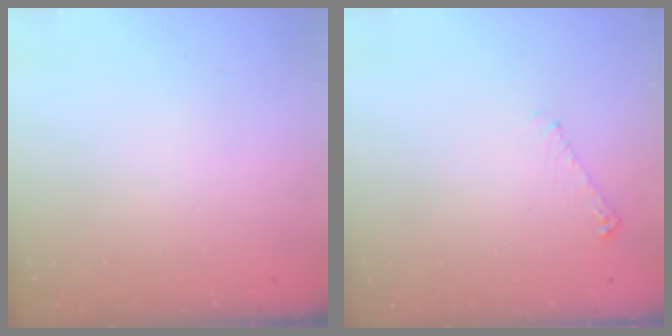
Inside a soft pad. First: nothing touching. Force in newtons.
{"total": 4.7, "press": 4.7, "slide": 0.7}